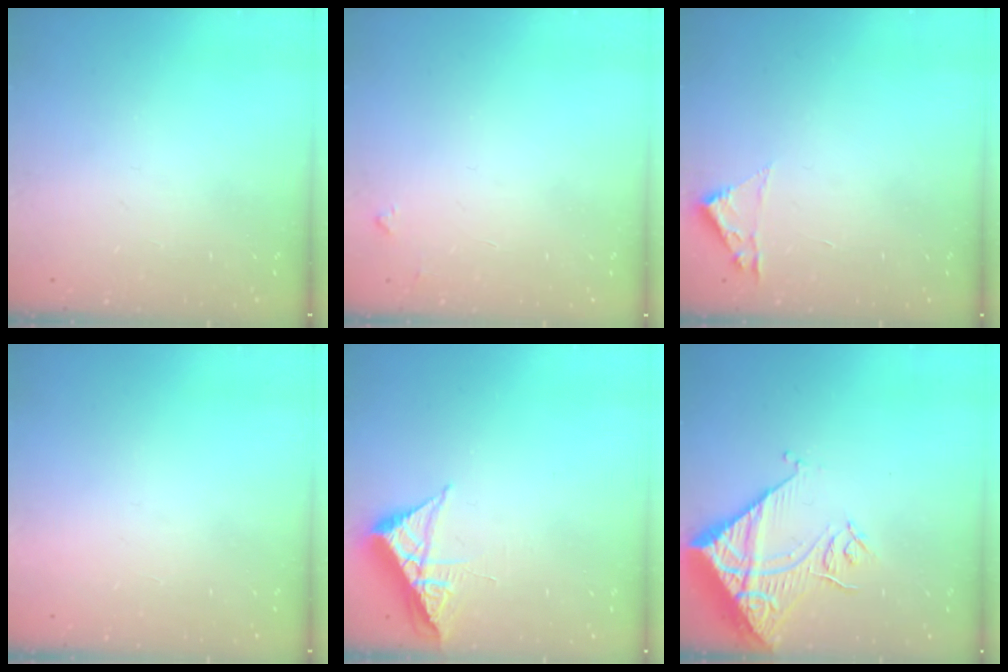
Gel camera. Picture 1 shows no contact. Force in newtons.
{"total": 3.8, "press": 3.7, "slide": 0.4}
{"total": 1.8, "press": 1.8, "slide": 0.2}
{"total": 1.5, "press": 1.5, "slide": 0.1}
{"total": 6.5, "press": 6.5, "slide": 0.7}
{"total": 13.2, "press": 13.1, "slide": 1.7}